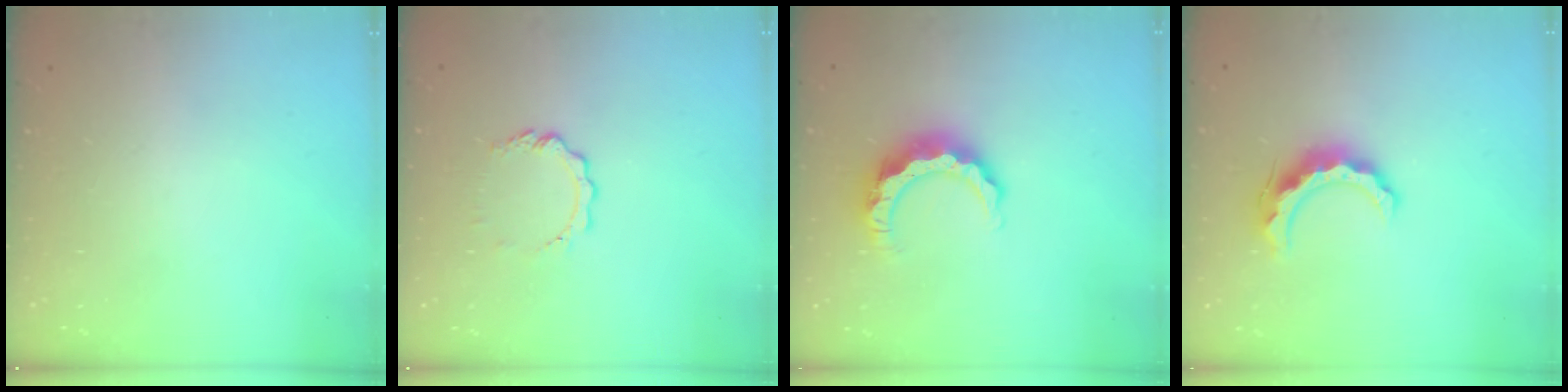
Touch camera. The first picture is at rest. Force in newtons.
{"total": 6.5, "press": 6.5, "slide": 0.6}
{"total": 8.6, "press": 8.6, "slide": 0.6}
{"total": 10.6, "press": 10.6, "slide": 0.3}